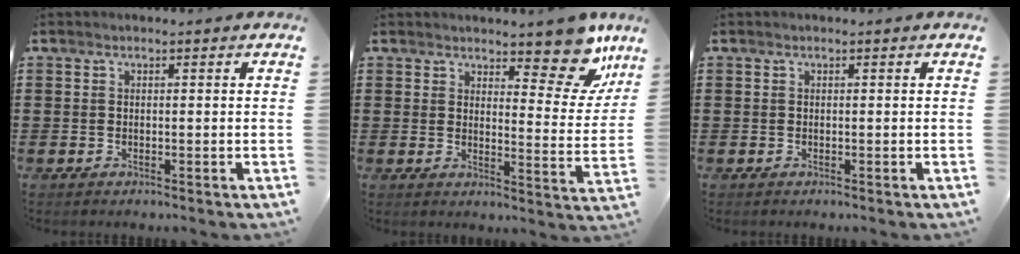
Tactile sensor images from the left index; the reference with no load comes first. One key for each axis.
{"total": 9.6, "fx": 7.9, "fy": 2.8, "fz": 4.8, "tx": -0.062, "ty": -0.047, "tz": 0.137}
{"total": 0.0}